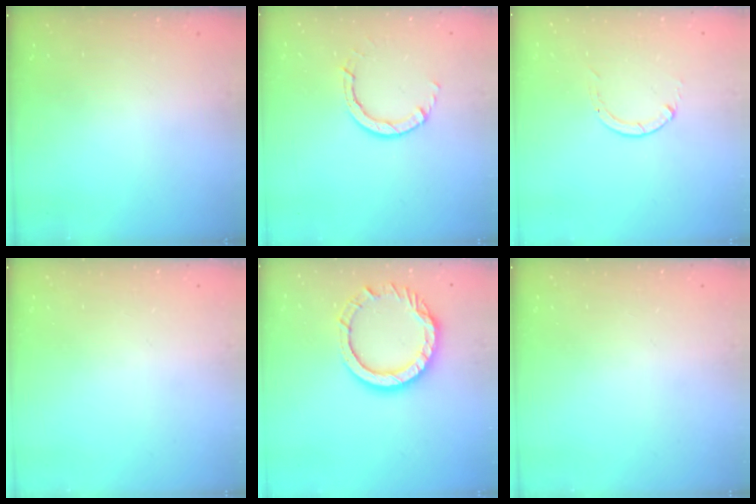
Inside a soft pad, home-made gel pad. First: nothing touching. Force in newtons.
{"total": 3.7, "press": 3.7, "slide": 0.4}
{"total": 0.0}
{"total": 0.0}
{"total": 12.3, "press": 12.3, "slide": 0.8}
{"total": 0.0}